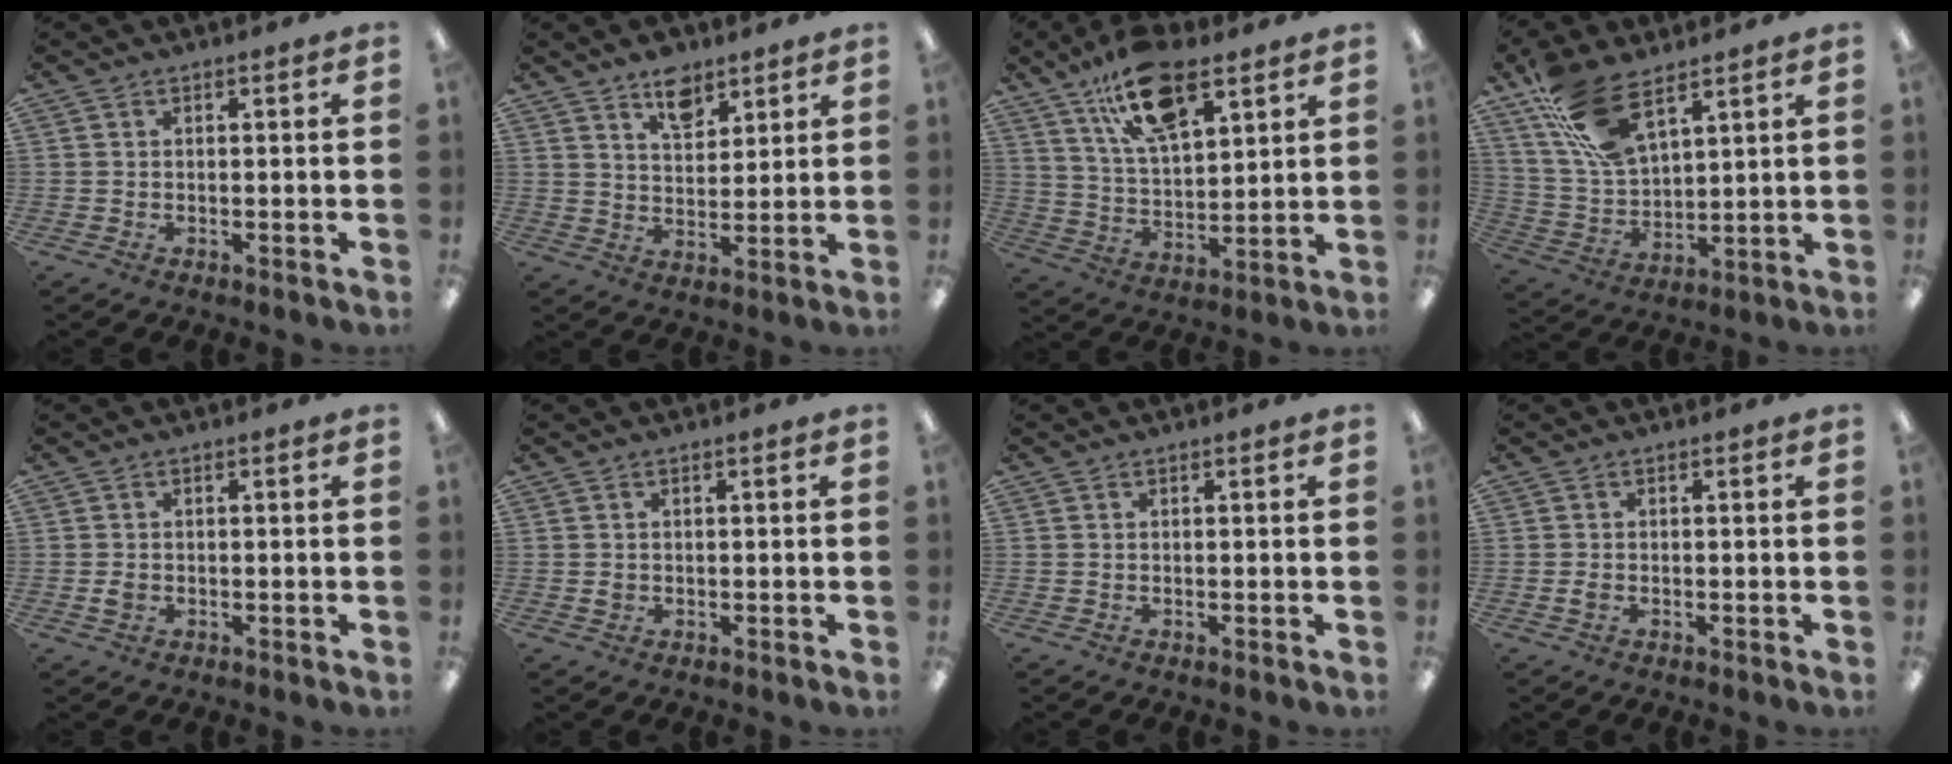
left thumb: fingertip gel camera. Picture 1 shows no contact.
{"total": 8.1, "force": [5.9, 4.3, 3.5], "torque": [-0.047, -0.028, 0.103]}
{"total": 16.8, "force": [10.4, 7.6, 10.8], "torque": [-0.184, -0.033, 0.182]}
{"total": 15.1, "force": [9.9, 6.7, 9.2], "torque": [-0.208, -0.028, 0.186]}
{"total": 1.5, "force": [-0.2, 1.1, 1.0], "torque": [-0.018, 0.002, -0.005]}
{"total": 1.0, "force": [0.0, 0.8, 0.6], "torque": [-0.011, 0.004, 0.000]}
{"total": 0.0}
{"total": 1.3, "force": [-0.4, 0.8, 1.0], "torque": [-0.018, 0.001, -0.007]}